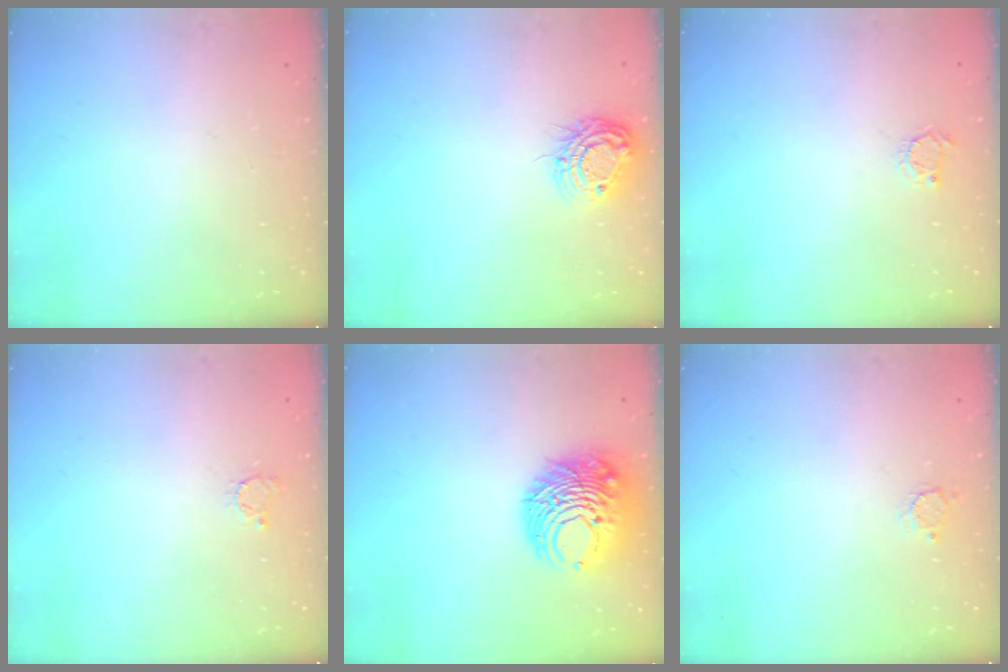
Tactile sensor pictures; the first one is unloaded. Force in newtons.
{"total": 11.5, "press": 11.5, "slide": 0.7}
{"total": 2.6, "press": 2.6, "slide": 0.4}
{"total": 2.5, "press": 2.5, "slide": 0.3}
{"total": 14.3, "press": 14.2, "slide": 0.5}
{"total": 2.4, "press": 2.4, "slide": 0.3}